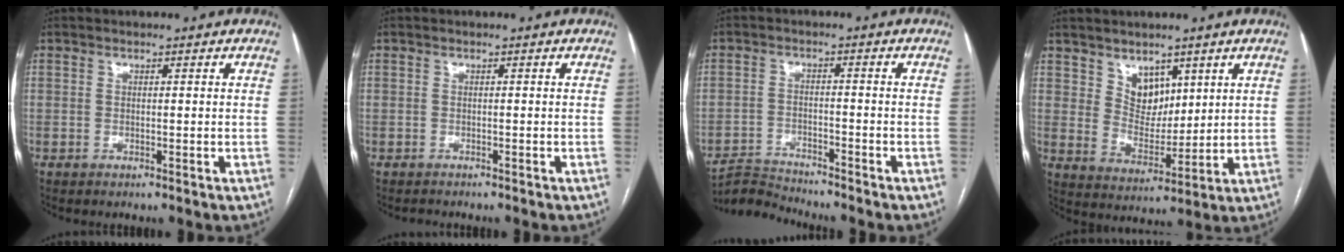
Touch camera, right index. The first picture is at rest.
{"total": 1.1, "force": [-0.9, 0.5, -0.1], "torque": [-0.006, -0.002, -0.014]}
{"total": 4.9, "force": [-4.8, -0.7, -1.0], "torque": [0.010, -0.012, -0.086]}
{"total": 6.1, "force": [3.7, 4.1, 2.8], "torque": [-0.045, -0.002, 0.076]}